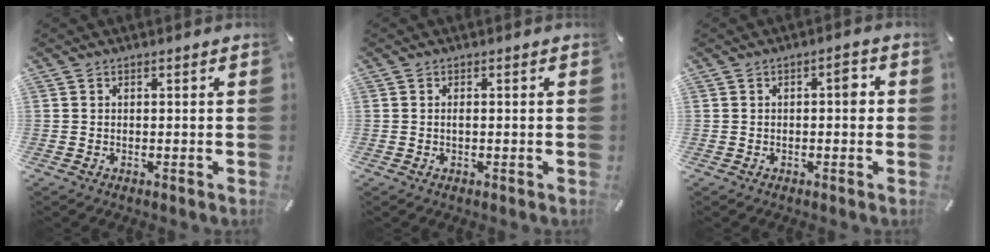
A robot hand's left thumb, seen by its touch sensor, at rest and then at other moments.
{"total": 0.8, "force": [0.0, 0.2, 0.7], "torque": [-0.016, -0.002, 0.000]}
{"total": 3.3, "force": [0.0, 1.5, 3.0], "torque": [-0.042, 0.006, -0.007]}